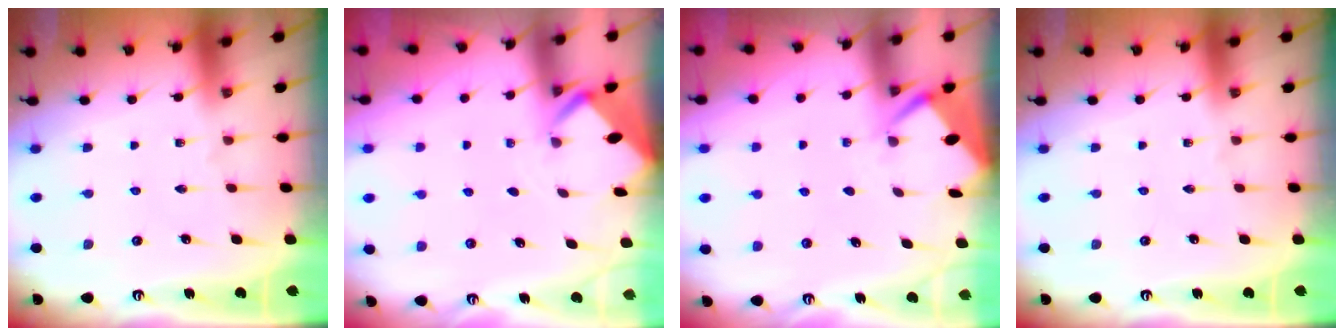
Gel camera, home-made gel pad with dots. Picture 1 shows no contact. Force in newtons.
{"total": 2.0, "press": 2.0, "slide": 0.2}
{"total": 2.6, "press": 2.6, "slide": 0.3}
{"total": 0.0}